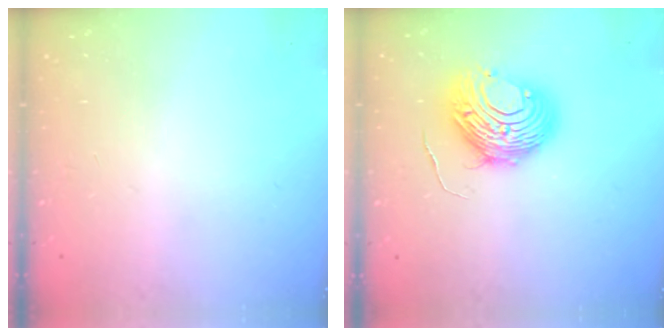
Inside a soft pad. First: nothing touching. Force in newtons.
{"total": 11.0, "press": 11.0, "slide": 1.0}